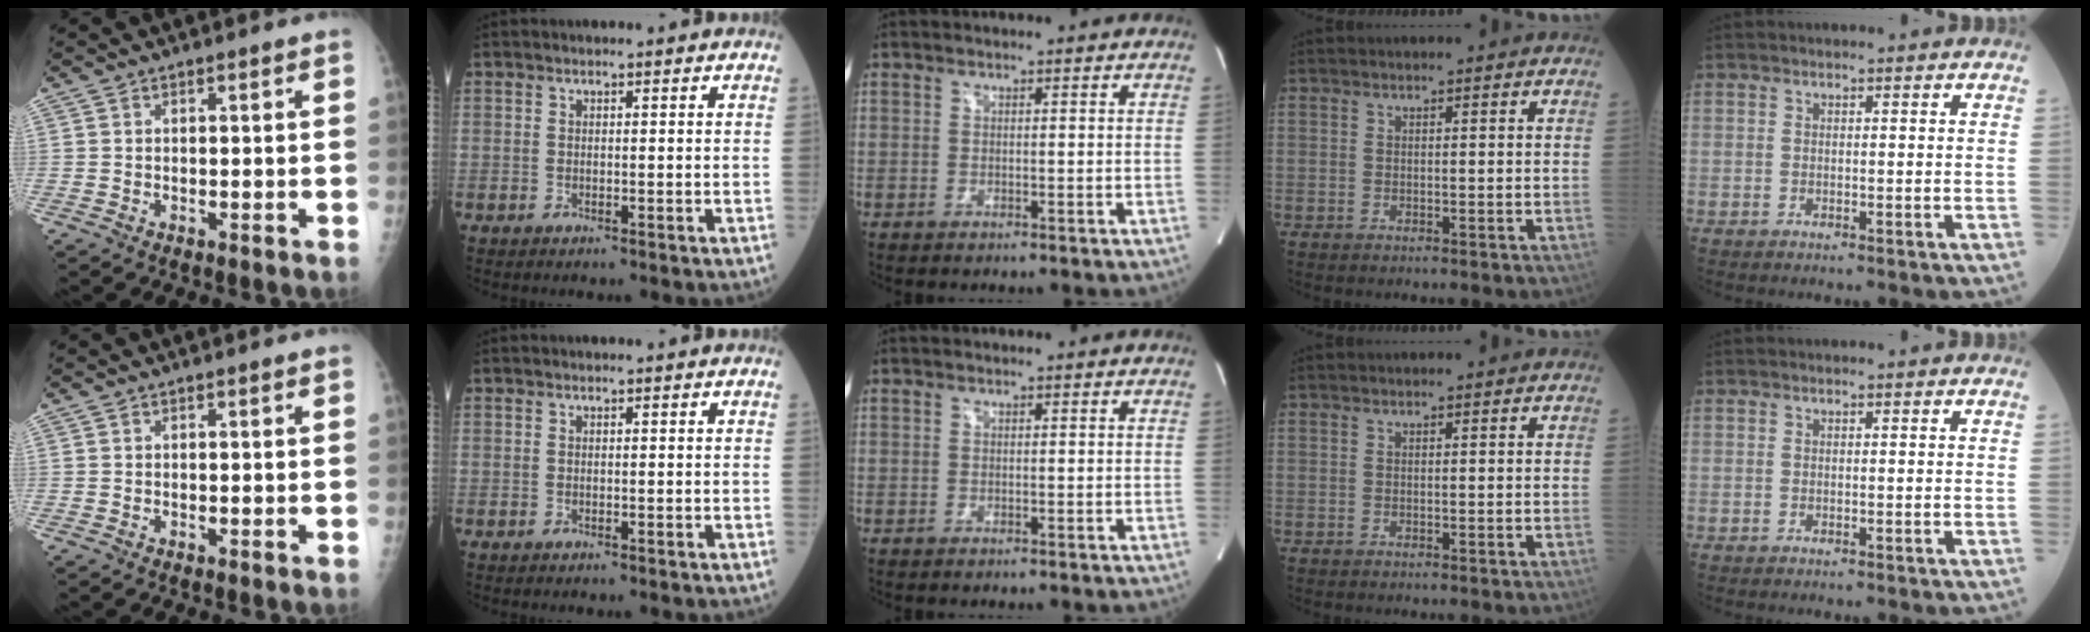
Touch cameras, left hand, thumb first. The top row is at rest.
{}